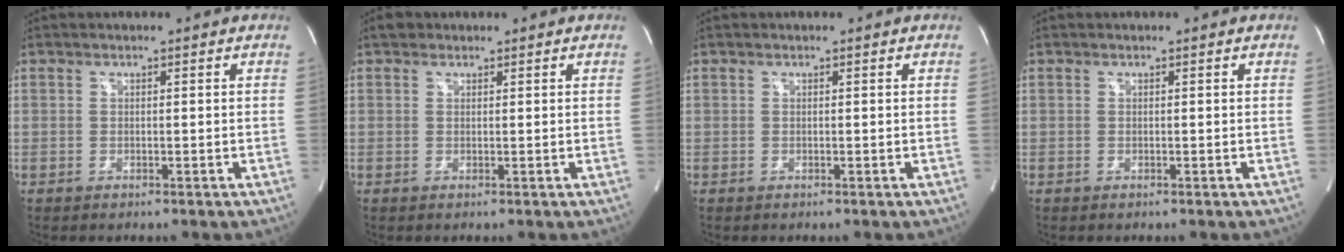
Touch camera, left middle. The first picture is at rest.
{"total": 1.2, "force": [0.9, 0.9, 0.2], "torque": [-0.001, 0.012, 0.011]}
{"total": 0.0}
{"total": 0.0}